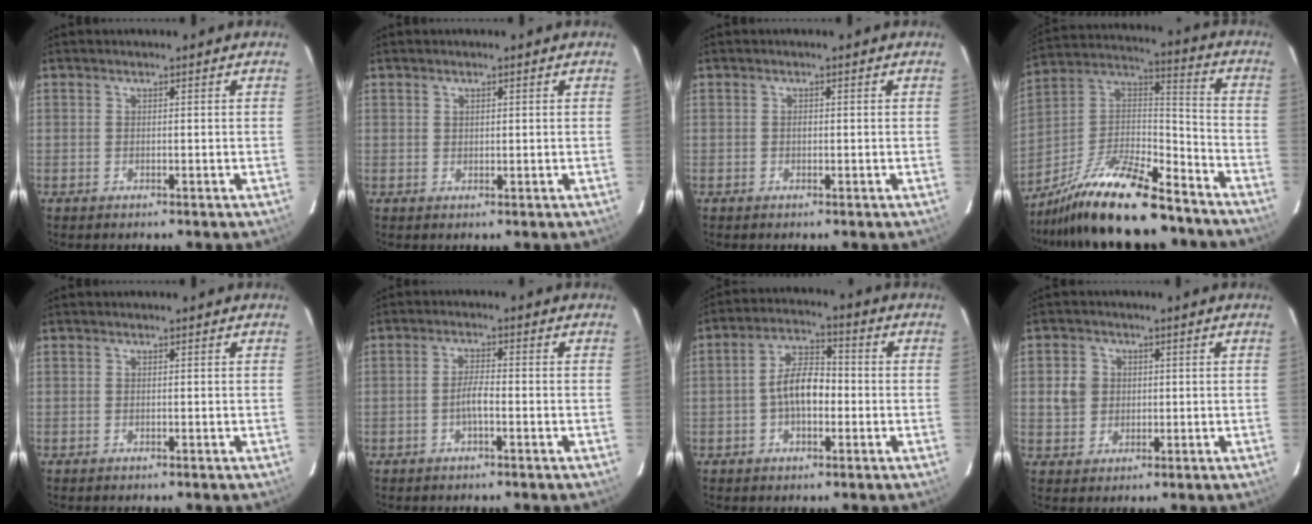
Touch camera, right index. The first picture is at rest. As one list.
[{"total": 0.9, "force": [0.5, 0.6, 0.4], "torque": [-0.004, 0.003, 0.010]}, {"total": 0.6, "force": [-0.1, 0.4, 0.3], "torque": [-0.005, 0.003, -0.002]}, {"total": 22.5, "force": [-17.3, 6.2, 13.0], "torque": [-0.255, -0.004, -0.286]}, {"total": 0.0}, {"total": 2.8, "force": [-1.2, 0.6, 2.5], "torque": [-0.050, 0.002, -0.021]}, {"total": 7.7, "force": [-1.4, 4.0, 6.4], "torque": [-0.122, 0.019, -0.022]}, {"total": 4.8, "force": [0.4, 4.6, 1.5], "torque": [-0.029, 0.018, 0.010]}]